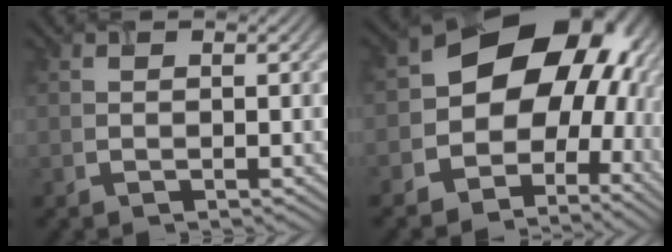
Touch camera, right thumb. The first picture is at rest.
{"total": 14.3, "force": [-0.6, 11.2, 8.8], "torque": [-0.111, -0.013, -0.016]}